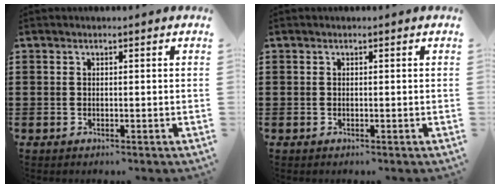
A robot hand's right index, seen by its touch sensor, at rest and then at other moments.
{"total": 0.0}